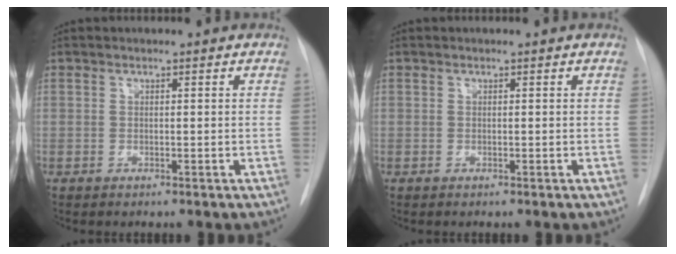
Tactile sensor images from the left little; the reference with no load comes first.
{"total": 0.0}